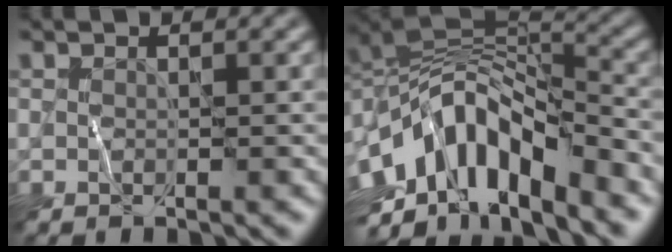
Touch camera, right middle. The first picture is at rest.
{"total": 11.7, "force": [-4.0, 5.6, 9.4], "torque": [-0.161, 0.013, -0.082]}